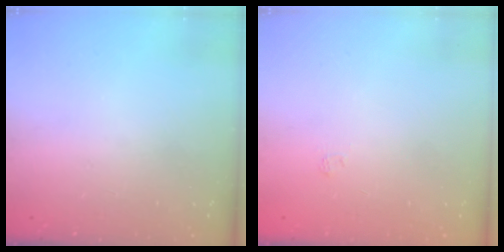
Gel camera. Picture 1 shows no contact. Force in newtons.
{"total": 1.8, "press": 1.4, "slide": 1.1}